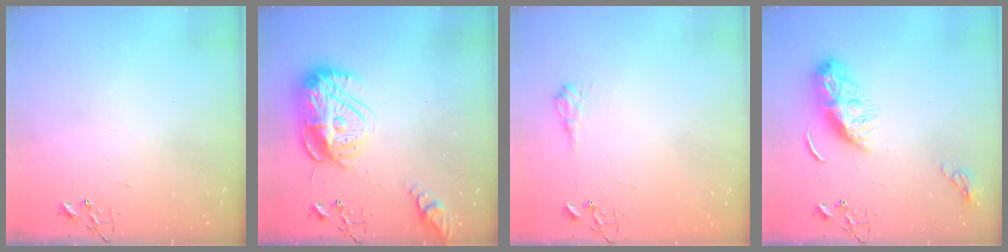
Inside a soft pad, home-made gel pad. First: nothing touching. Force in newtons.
{"total": 18.0, "press": 17.9, "slide": 1.8}
{"total": 8.5, "press": 8.5, "slide": 0.8}
{"total": 10.9, "press": 10.9, "slide": 0.4}